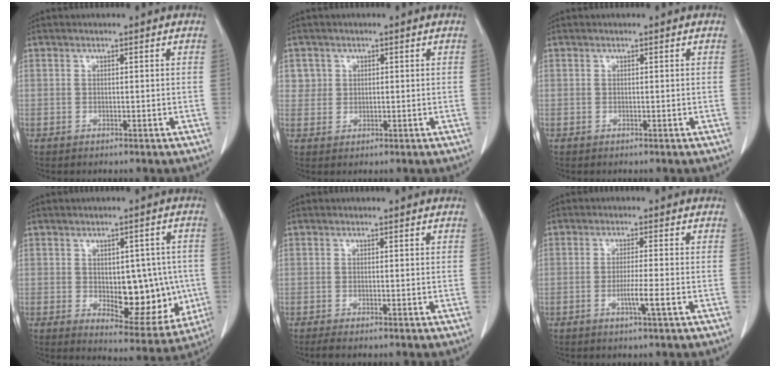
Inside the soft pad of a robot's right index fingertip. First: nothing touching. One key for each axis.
{"total": 2.6, "fx": 1.1, "fy": 2.4, "fz": -0.1, "tx": 0.018, "ty": 0.002, "tz": 0.013}
{"total": 0.0}
{"total": 12.1, "fx": -1.1, "fy": 6.0, "fz": 10.4, "tx": -0.120, "ty": 0.004, "tz": 0.004}
{"total": 1.0, "fx": -0.5, "fy": 0.2, "fz": 0.8, "tx": -0.015, "ty": -0.002, "tz": -0.011}
{"total": 3.7, "fx": -1.3, "fy": -0.5, "fz": 3.4, "tx": -0.061, "ty": -0.006, "tz": -0.023}